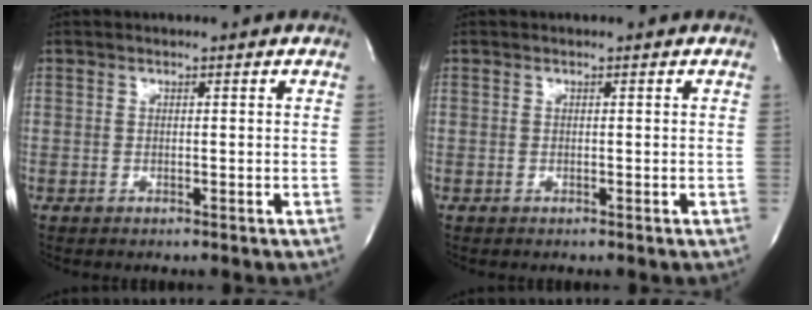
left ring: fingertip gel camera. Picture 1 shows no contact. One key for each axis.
{"total": 0.0}